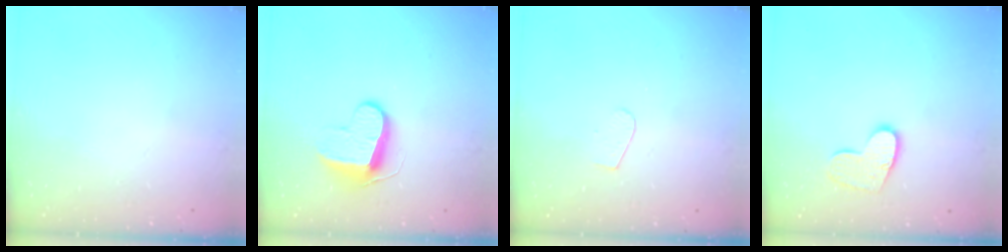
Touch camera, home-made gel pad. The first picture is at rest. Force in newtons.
{"total": 9.4, "press": 9.4, "slide": 0.5}
{"total": 4.0, "press": 4.0, "slide": 0.4}
{"total": 10.4, "press": 10.4, "slide": 0.7}